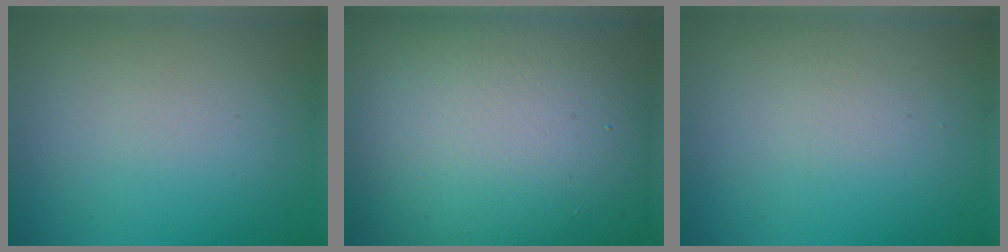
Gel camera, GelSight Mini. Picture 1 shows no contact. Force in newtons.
{"total": 21.1, "press": 21.1, "slide": 1.4}
{"total": 0.0}